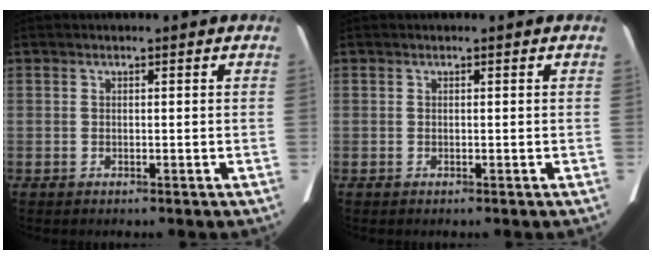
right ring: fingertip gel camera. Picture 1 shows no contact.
{"total": 0.0}